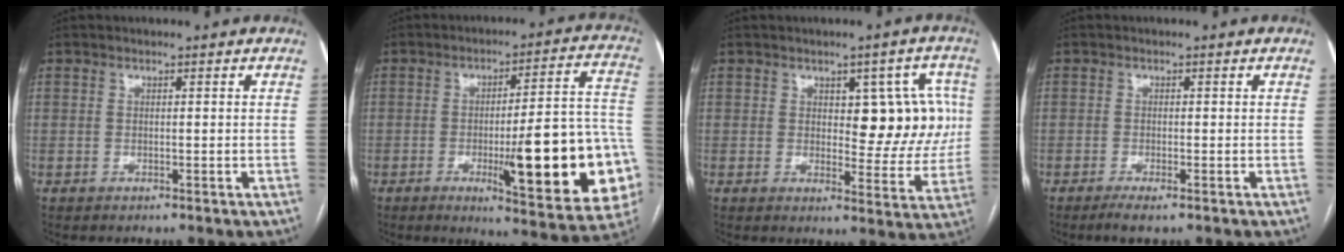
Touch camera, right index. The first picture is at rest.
{"total": 21.3, "force": [-5.6, 3.1, 20.3], "torque": [-0.199, 0.012, -0.064]}
{"total": 9.5, "force": [1.8, 4.4, 8.2], "torque": [-0.085, 0.019, 0.030]}
{"total": 2.2, "force": [-1.6, 0.2, 1.6], "torque": [-0.029, -0.005, -0.028]}